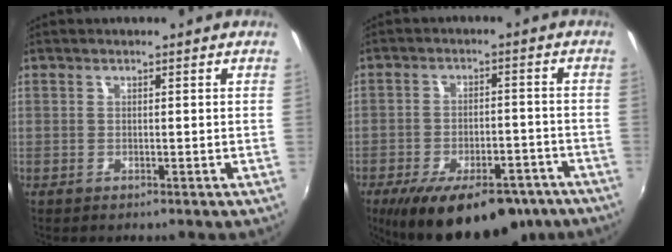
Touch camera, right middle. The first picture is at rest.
{"total": 18.9, "force": [-13.3, 8.2, 10.6], "torque": [-0.192, -0.020, -0.180]}